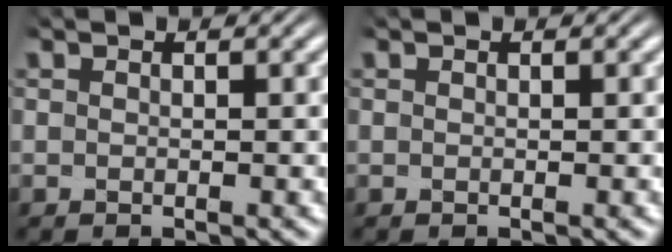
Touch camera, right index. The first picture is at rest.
{"total": 0.0}